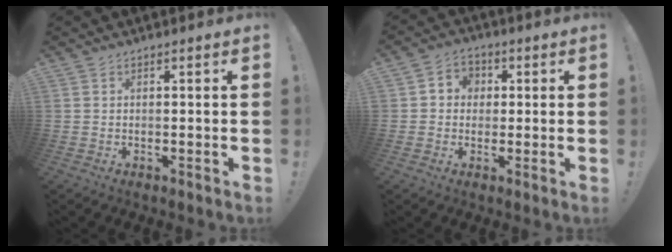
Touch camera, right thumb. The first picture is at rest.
{"total": 4.9, "force": [0.1, 4.6, 1.6], "torque": [-0.026, 0.008, 0.004]}